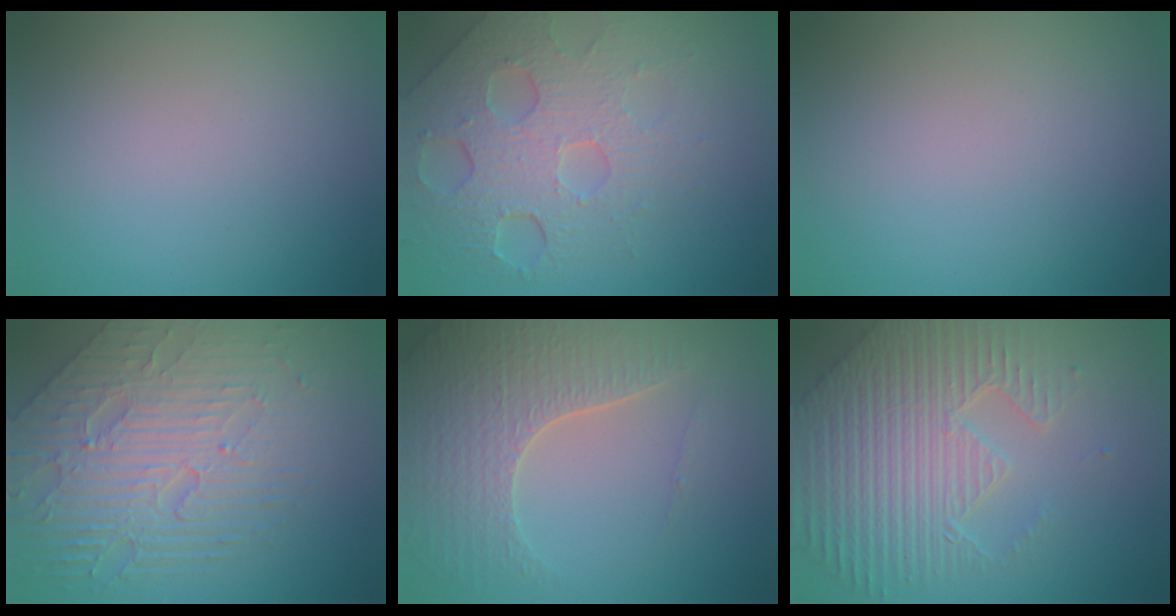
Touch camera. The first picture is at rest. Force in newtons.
{"total": 7.9, "press": 5.3, "slide": 5.9}
{"total": 0.0}
{"total": 8.3, "press": 5.6, "slide": 6.0}
{"total": 5.0, "press": 4.4, "slide": 2.3}
{"total": 7.8, "press": 5.8, "slide": 5.2}